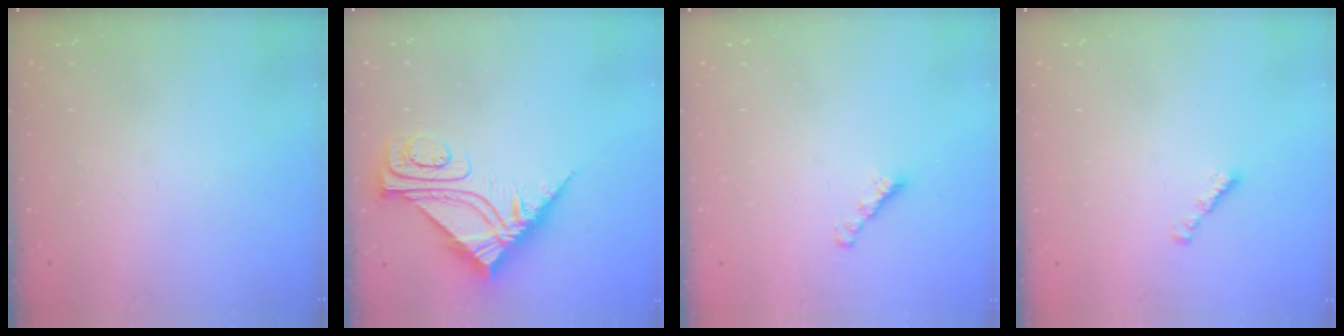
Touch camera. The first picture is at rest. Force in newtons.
{"total": 10.0, "press": 9.9, "slide": 0.9}
{"total": 2.5, "press": 2.5, "slide": 0.5}
{"total": 1.0, "press": 0.8, "slide": 0.5}